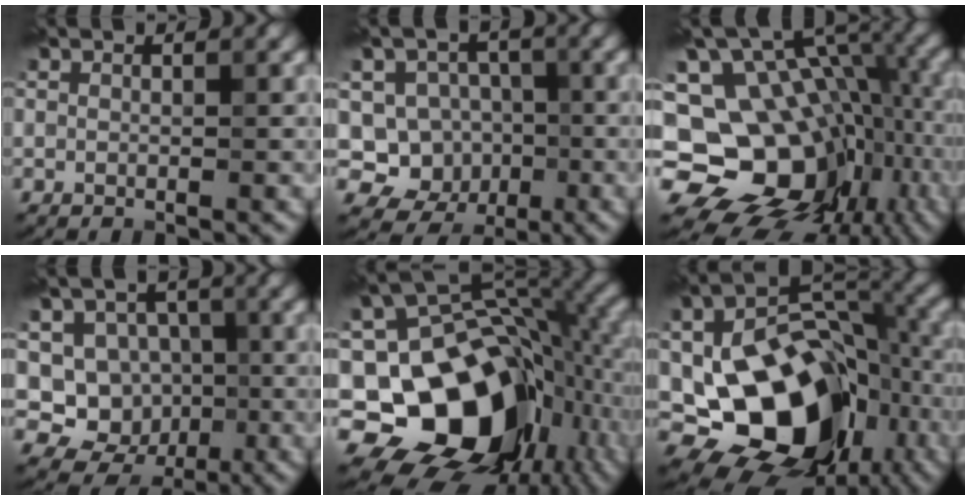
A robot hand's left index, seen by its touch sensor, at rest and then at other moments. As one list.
[{"total": 7.6, "force": [-2.1, 7.0, 2.2], "torque": [-0.042, 0.023, -0.047]}, {"total": 15.7, "force": [-3.6, 11.2, 10.4], "torque": [-0.167, 0.004, -0.029]}, {"total": 8.7, "force": [-1.7, 8.0, 2.9], "torque": [-0.065, 0.030, -0.043]}, {"total": 16.5, "force": [-5.0, 11.5, 10.6], "torque": [-0.160, -0.007, -0.076]}, {"total": 13.7, "force": [-3.9, 9.5, 9.1], "torque": [-0.142, 0.000, -0.069]}]